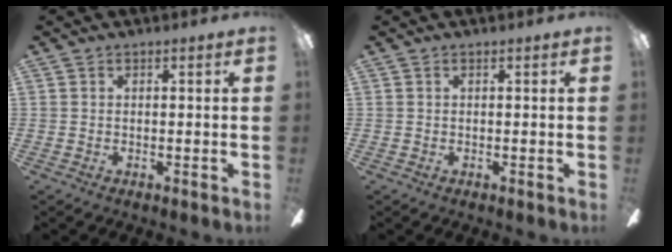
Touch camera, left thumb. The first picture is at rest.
{"total": 0.0}